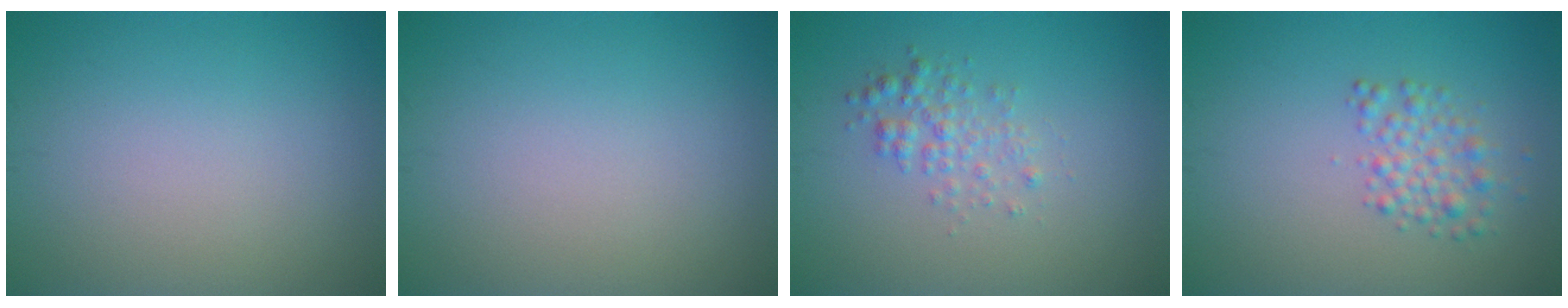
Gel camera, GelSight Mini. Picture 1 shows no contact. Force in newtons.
{"total": 0.0}
{"total": 2.0, "press": 2.0, "slide": 0.1}
{"total": 2.3, "press": 2.3, "slide": 0.0}